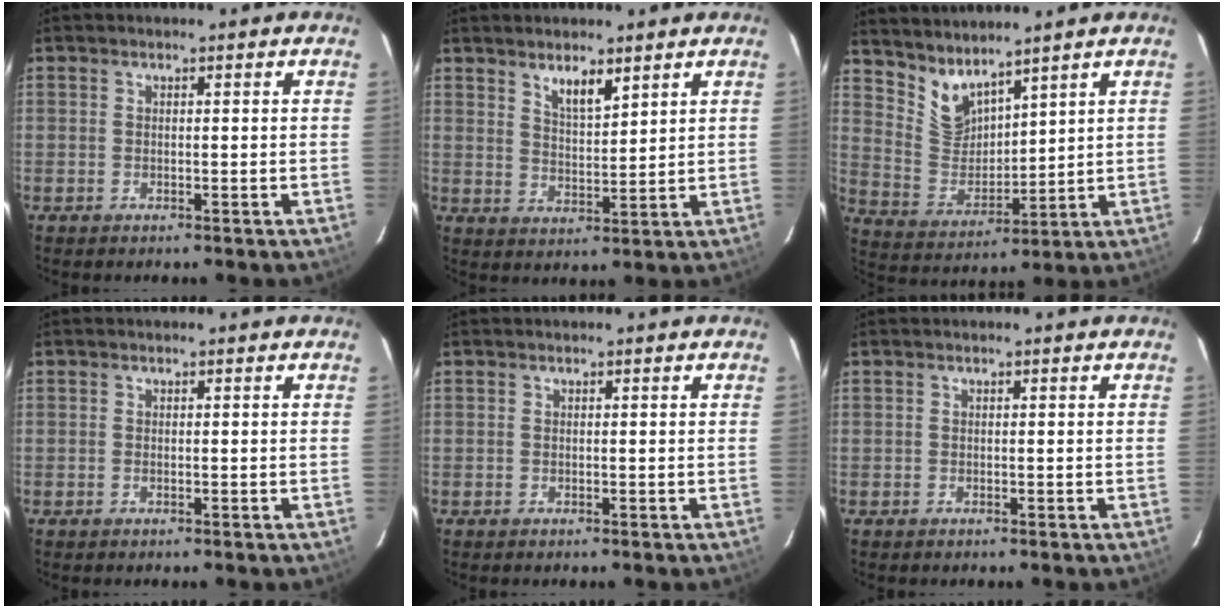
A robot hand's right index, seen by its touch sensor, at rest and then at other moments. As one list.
[{"total": 5.3, "force": [3.8, 1.5, 3.3], "torque": [-0.058, -0.002, 0.070]}, {"total": 7.8, "force": [6.7, 2.8, 2.9], "torque": [-0.059, -0.009, 0.146]}, {"total": 0.0}, {"total": 0.0}, {"total": 0.0}]